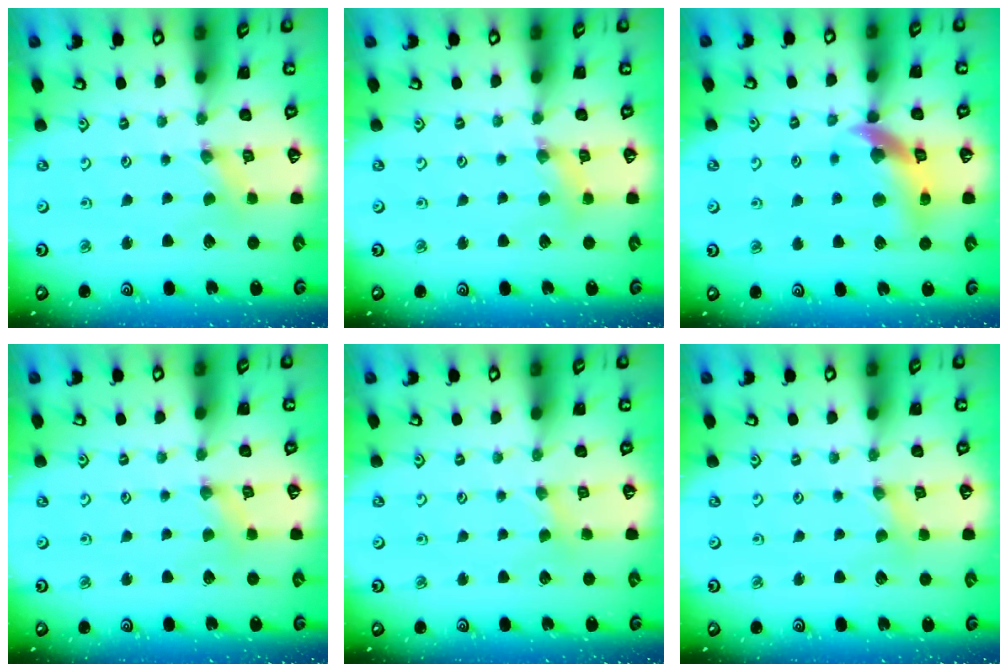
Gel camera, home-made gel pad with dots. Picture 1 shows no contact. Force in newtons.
{"total": 4.4, "press": 4.4, "slide": 0.5}
{"total": 12.8, "press": 12.7, "slide": 1.9}
{"total": 2.0, "press": 2.0, "slide": 0.3}
{"total": 1.6, "press": 1.5, "slide": 0.3}
{"total": 1.0, "press": 1.0, "slide": 0.2}